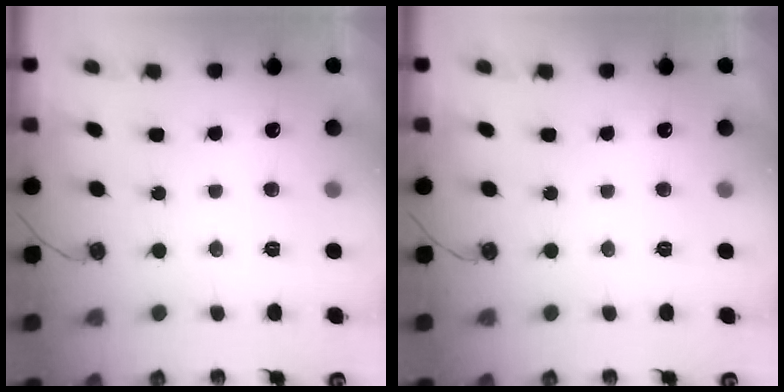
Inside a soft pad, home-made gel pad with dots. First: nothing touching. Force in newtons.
{"total": 0.0}